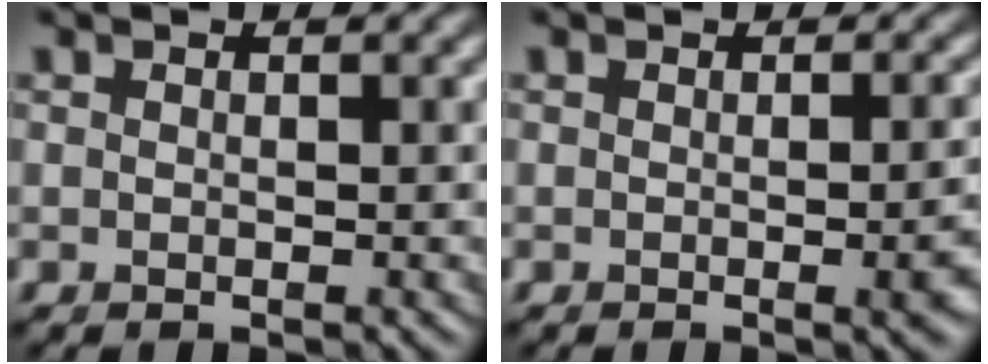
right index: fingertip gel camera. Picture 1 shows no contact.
{"total": 4.3, "force": [-0.7, 1.5, 3.9], "torque": [-0.035, -0.003, -0.004]}